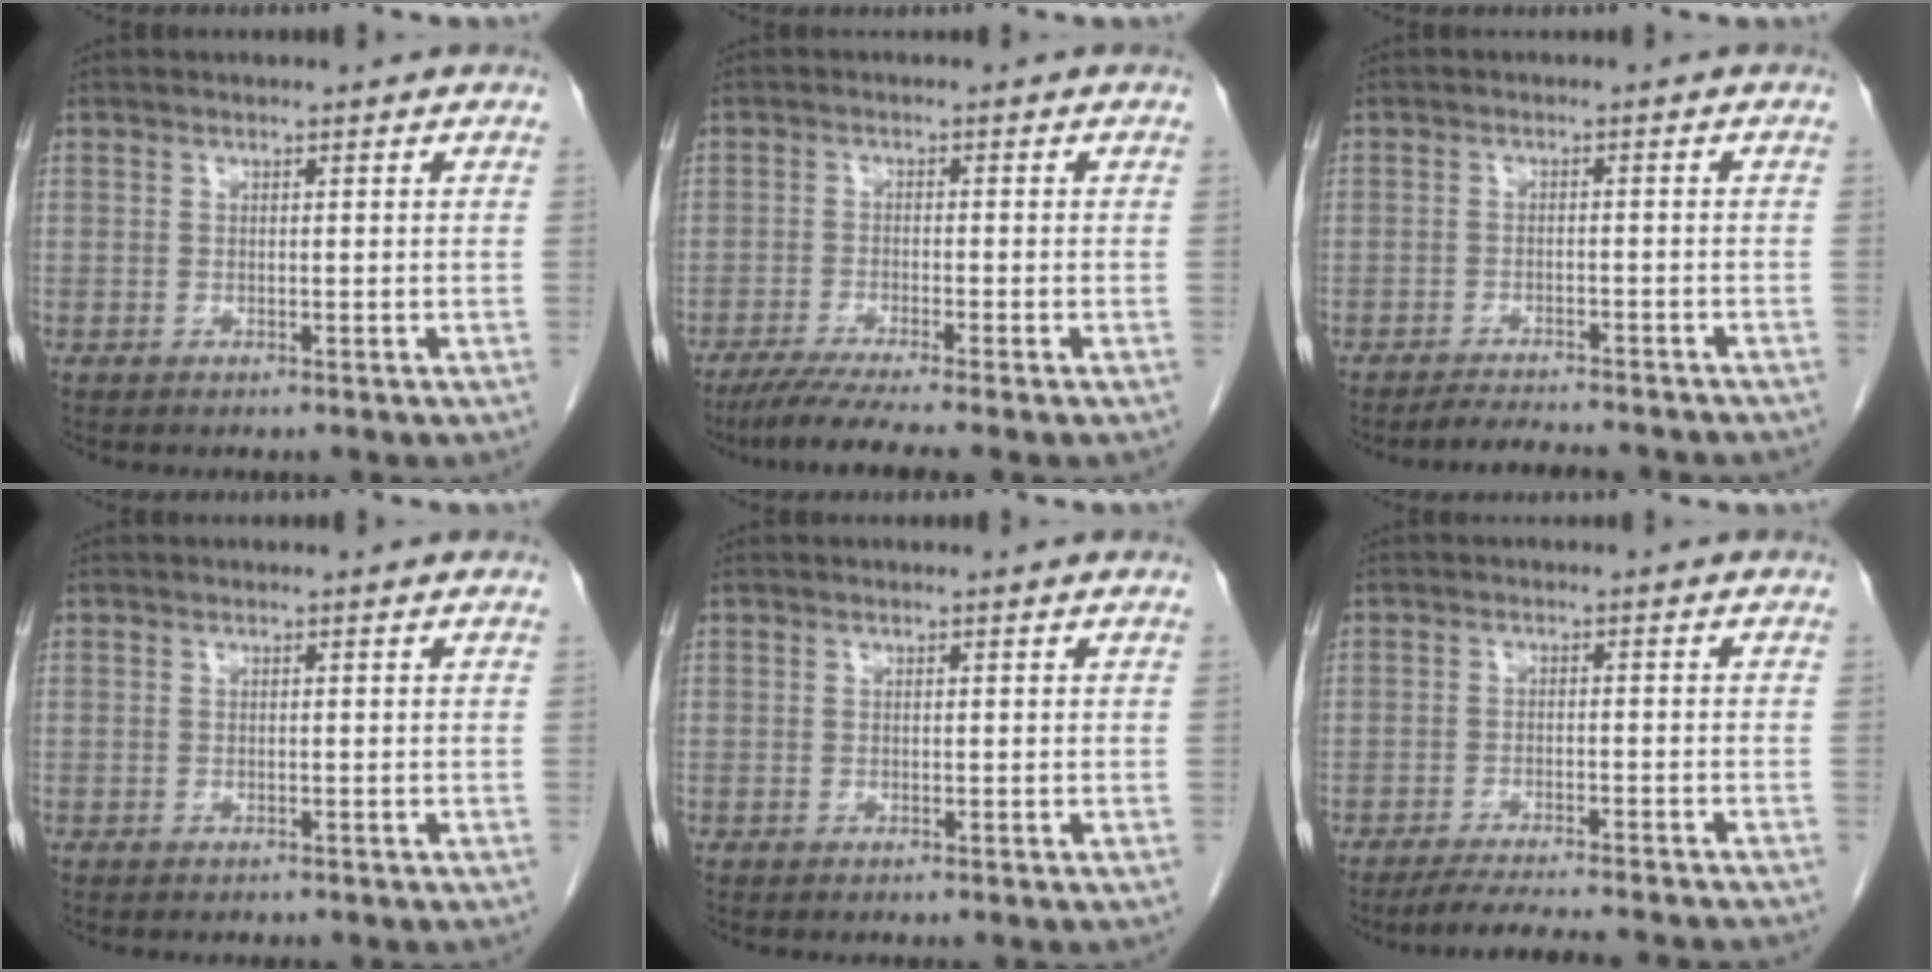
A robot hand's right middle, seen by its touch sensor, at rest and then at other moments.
{"total": 6.6, "force": [-5.3, -0.9, 3.9], "torque": [-0.061, -0.021, -0.090]}
{"total": 8.4, "force": [-7.8, 1.4, 2.9], "torque": [-0.039, -0.006, -0.102]}
{"total": 1.5, "force": [-1.3, 0.6, 0.3], "torque": [-0.011, -0.002, -0.014]}
{"total": 0.0}
{"total": 12.3, "force": [-11.3, 0.9, 4.9], "torque": [-0.064, -0.013, -0.150]}